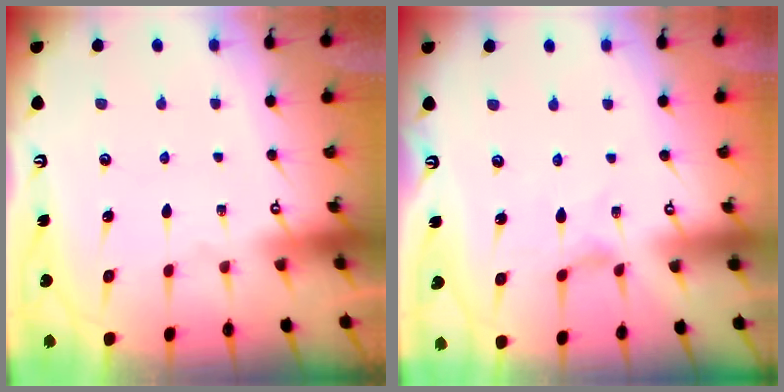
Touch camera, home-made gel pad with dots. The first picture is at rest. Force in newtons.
{"total": 0.0}